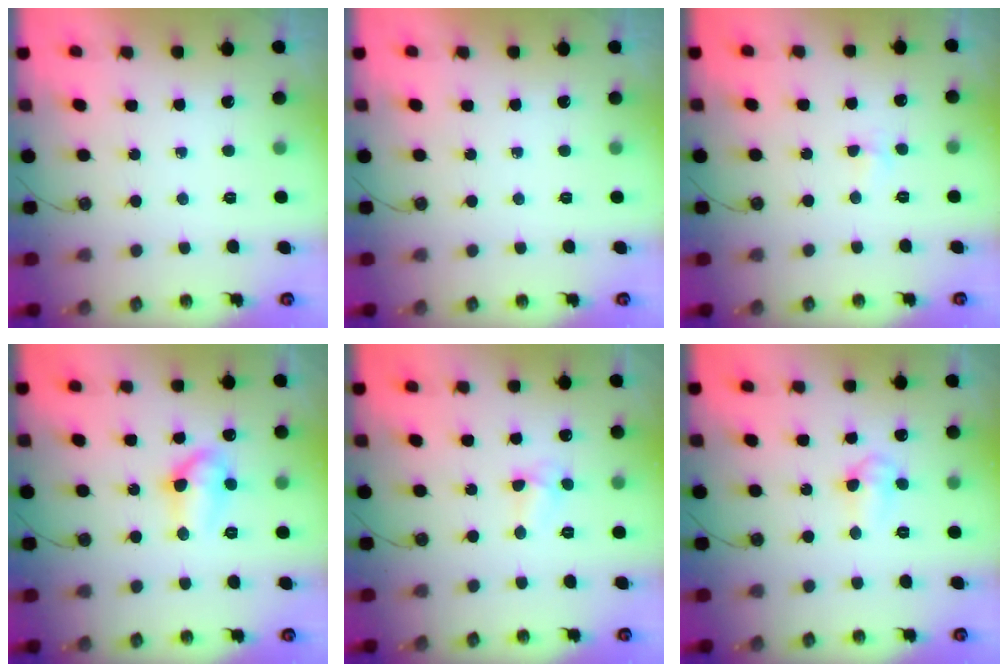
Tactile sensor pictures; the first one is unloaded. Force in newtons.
{"total": 0.0}
{"total": 4.7, "press": 3.1, "slide": 3.5}
{"total": 8.8, "press": 8.8, "slide": 1.0}
{"total": 4.1, "press": 4.0, "slide": 0.4}
{"total": 5.3, "press": 5.1, "slide": 1.5}